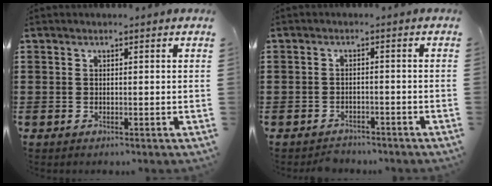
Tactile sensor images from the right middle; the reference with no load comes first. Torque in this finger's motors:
{"motor_torque": [-1.17, 0.60, -0.25, -0.06]}